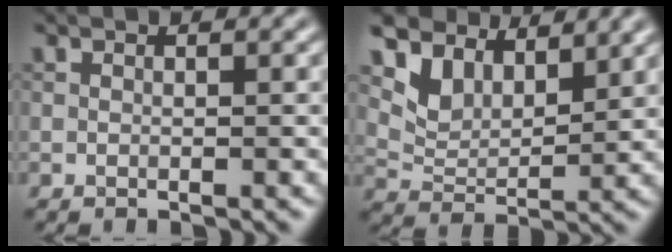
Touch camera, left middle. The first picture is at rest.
{"total": 5.9, "force": [4.7, 2.7, 2.3], "torque": [-0.058, 0.001, 0.080]}